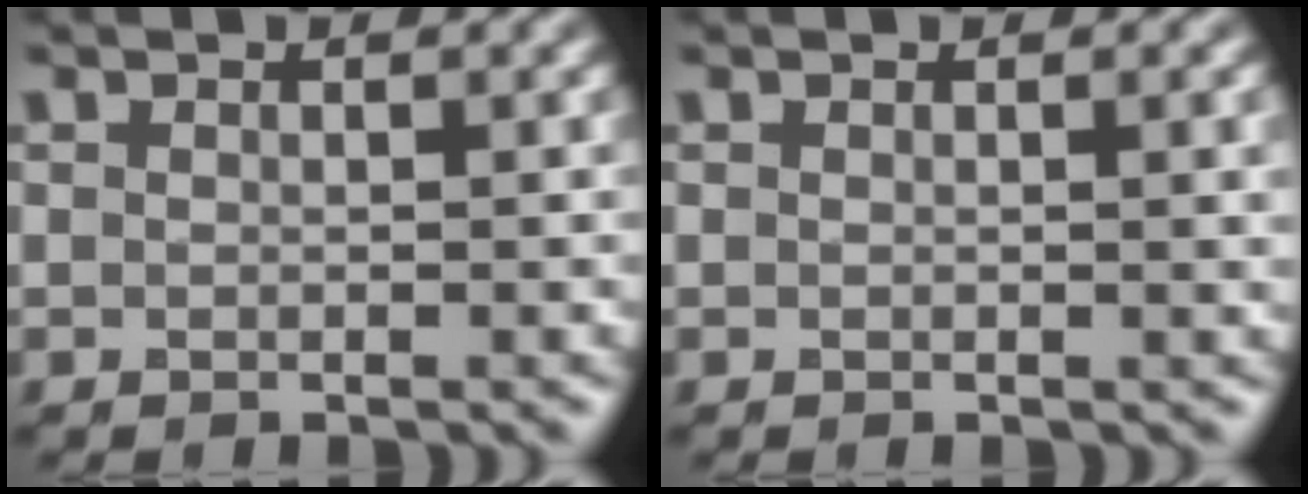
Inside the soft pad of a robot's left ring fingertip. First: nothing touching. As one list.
[{"total": 1.7, "force": [0.2, 0.5, 1.6], "torque": [-0.015, 0.003, 0.001]}]